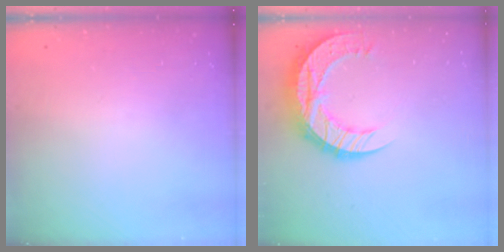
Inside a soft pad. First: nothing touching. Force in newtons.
{"total": 19.0, "press": 18.9, "slide": 1.4}